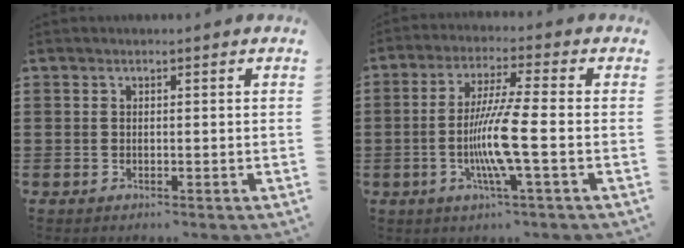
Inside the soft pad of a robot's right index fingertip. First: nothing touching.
{"total": 9.0, "force": [-2.1, 0.1, 8.8], "torque": [-0.176, -0.020, -0.046]}